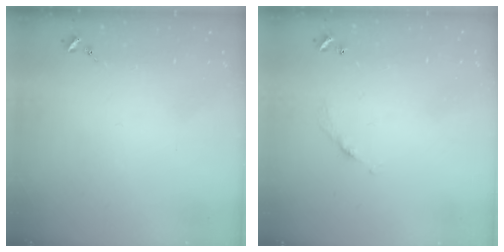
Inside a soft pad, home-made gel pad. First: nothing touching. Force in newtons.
{"total": 4.4, "press": 4.3, "slide": 0.2}